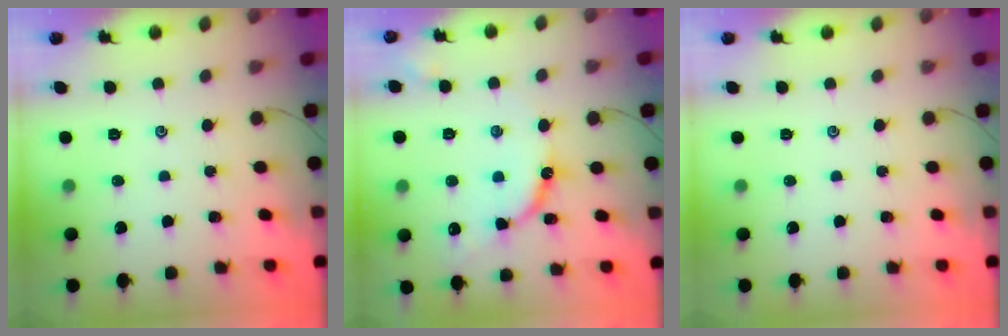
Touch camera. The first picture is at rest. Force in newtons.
{"total": 9.6, "press": 9.6, "slide": 0.8}
{"total": 0.0}